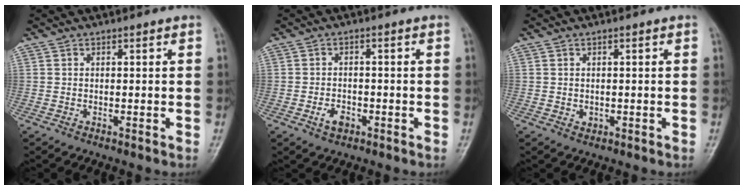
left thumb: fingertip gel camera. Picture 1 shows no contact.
{"total": 3.3, "force": [-1.6, 2.2, 1.9], "torque": [-0.030, 0.009, -0.026]}
{"total": 1.1, "force": [-0.1, 0.9, 0.6], "torque": [-0.005, 0.000, 0.001]}